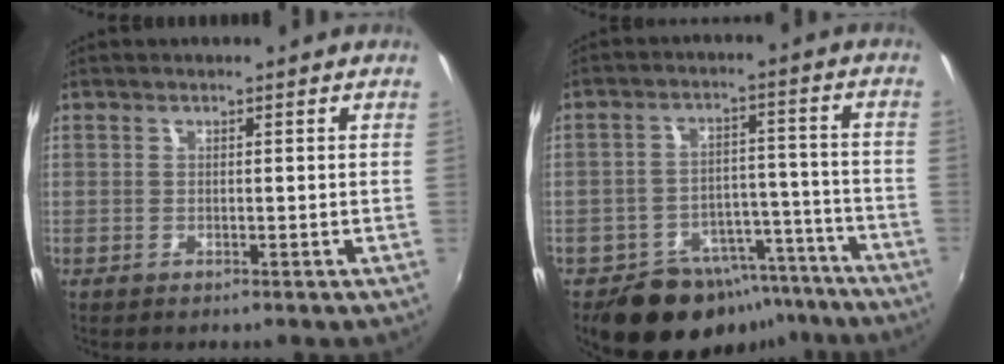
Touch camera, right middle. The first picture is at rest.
{"total": 15.1, "force": [-11.2, 8.6, 5.3], "torque": [-0.105, 0.033, -0.139]}